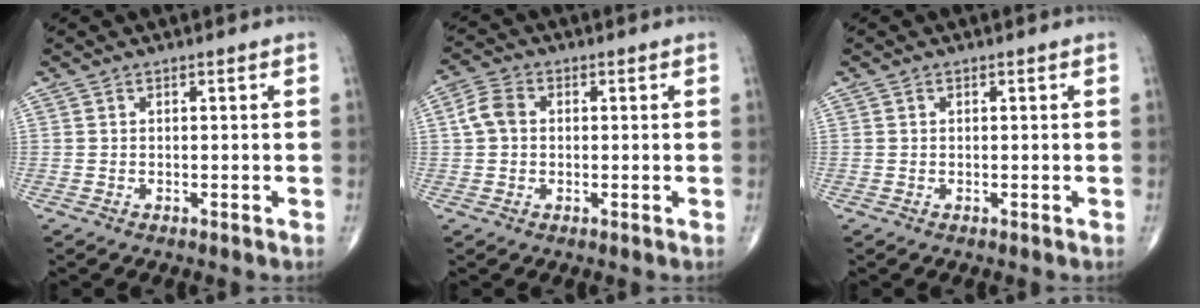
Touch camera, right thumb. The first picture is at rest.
{"total": 4.6, "force": [0.4, 3.6, 2.9], "torque": [-0.058, 0.014, 0.003]}
{"total": 0.5, "force": [0.1, 0.5, 0.2], "torque": [-0.001, 0.001, 0.000]}